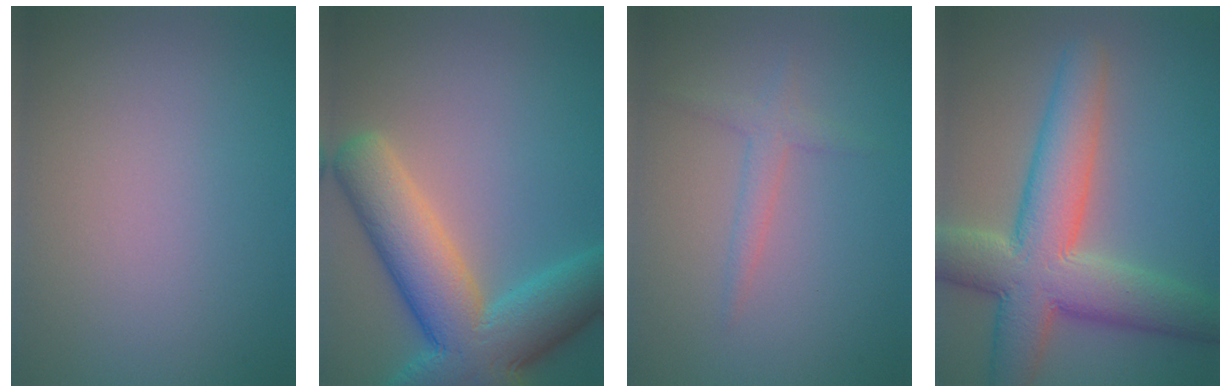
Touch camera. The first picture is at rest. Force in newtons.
{"total": 10.4, "press": 10.4, "slide": 0.7}
{"total": 1.7, "press": 1.7, "slide": 0.0}
{"total": 9.4, "press": 9.4, "slide": 0.6}